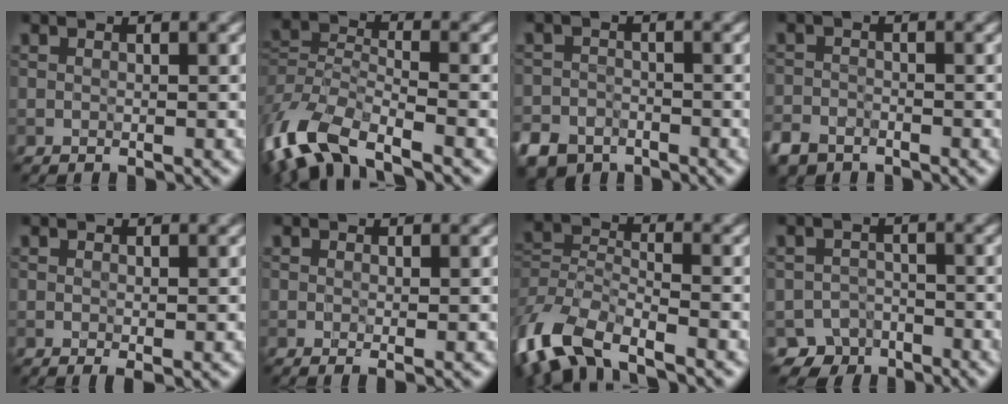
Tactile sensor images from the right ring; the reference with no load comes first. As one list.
[{"total": 8.4, "force": [-5.7, 3.3, 5.2], "torque": [-0.116, -0.011, -0.119]}, {"total": 4.0, "force": [-2.9, 2.6, 0.9], "torque": [-0.015, -0.007, -0.055]}, {"total": 2.4, "force": [-1.9, 1.4, 0.4], "torque": [-0.006, -0.003, -0.046]}, {"total": 0.7, "force": [0.1, 0.3, 0.6], "torque": [-0.007, -0.005, 0.002]}, {"total": 0.7, "force": [0.1, 0.1, 0.7], "torque": [-0.010, -0.007, 0.002]}, {"total": 7.1, "force": [-4.9, 3.0, 4.1], "torque": [-0.093, -0.008, -0.106]}, {"total": 3.6, "force": [-2.6, 2.5, 0.1], "torque": [0.020, -0.001, -0.040]}]